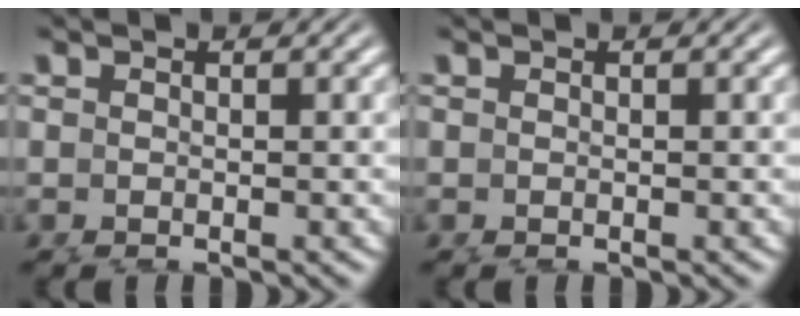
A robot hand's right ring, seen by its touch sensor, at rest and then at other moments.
{"total": 0.0}